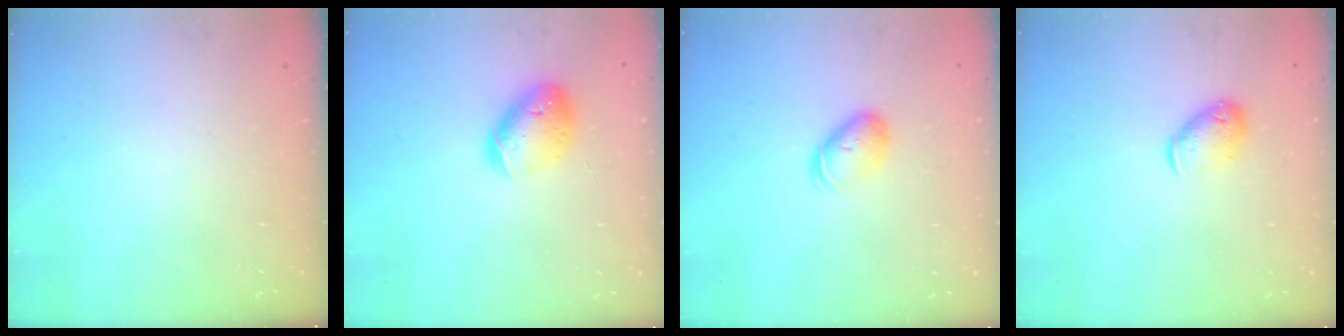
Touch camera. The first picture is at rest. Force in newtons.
{"total": 13.4, "press": 13.2, "slide": 2.1}
{"total": 6.9, "press": 6.9, "slide": 0.4}
{"total": 8.4, "press": 8.3, "slide": 1.4}